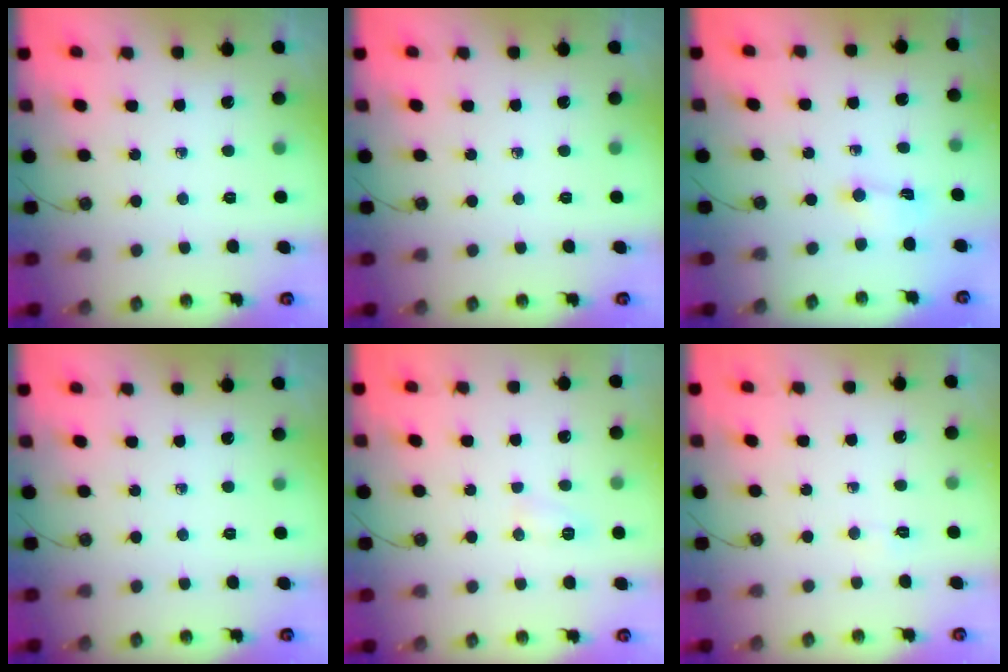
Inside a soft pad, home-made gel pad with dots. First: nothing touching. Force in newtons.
{"total": 0.0}
{"total": 0.8, "press": 0.8, "slide": 0.2}
{"total": 0.0}
{"total": 5.0, "press": 5.0, "slide": 0.6}
{"total": 2.5, "press": 2.5, "slide": 0.3}